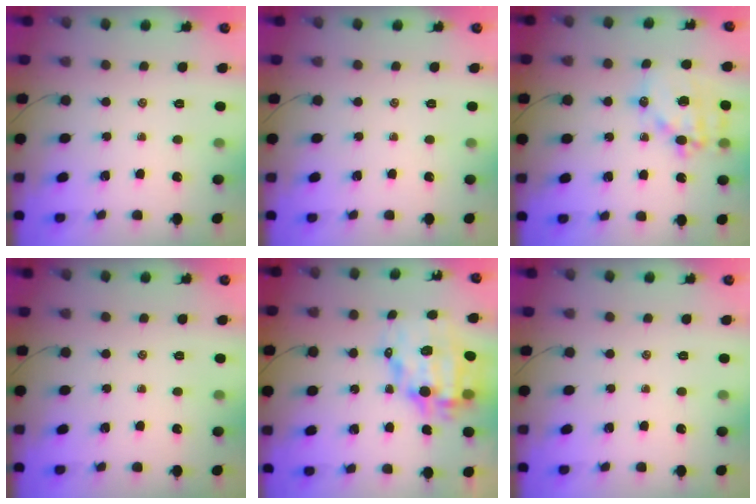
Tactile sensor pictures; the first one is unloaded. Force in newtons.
{"total": 0.0}
{"total": 16.5, "press": 16.1, "slide": 3.5}
{"total": 0.0}
{"total": 14.1, "press": 13.8, "slide": 3.1}
{"total": 0.0}